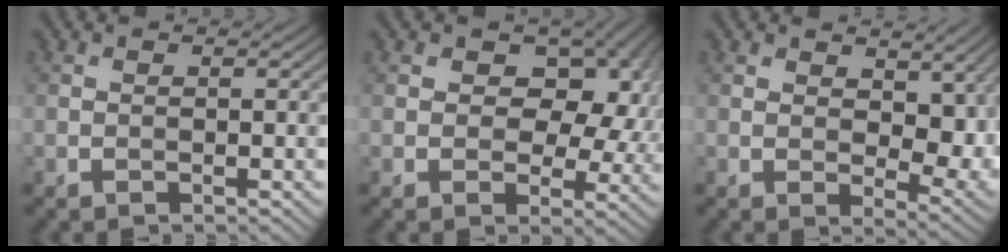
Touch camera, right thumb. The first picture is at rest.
{"total": 12.2, "force": [2.7, 8.1, 8.7], "torque": [-0.114, 0.004, 0.039]}
{"total": 9.1, "force": [2.8, 5.1, 6.9], "torque": [-0.115, -0.010, 0.053]}